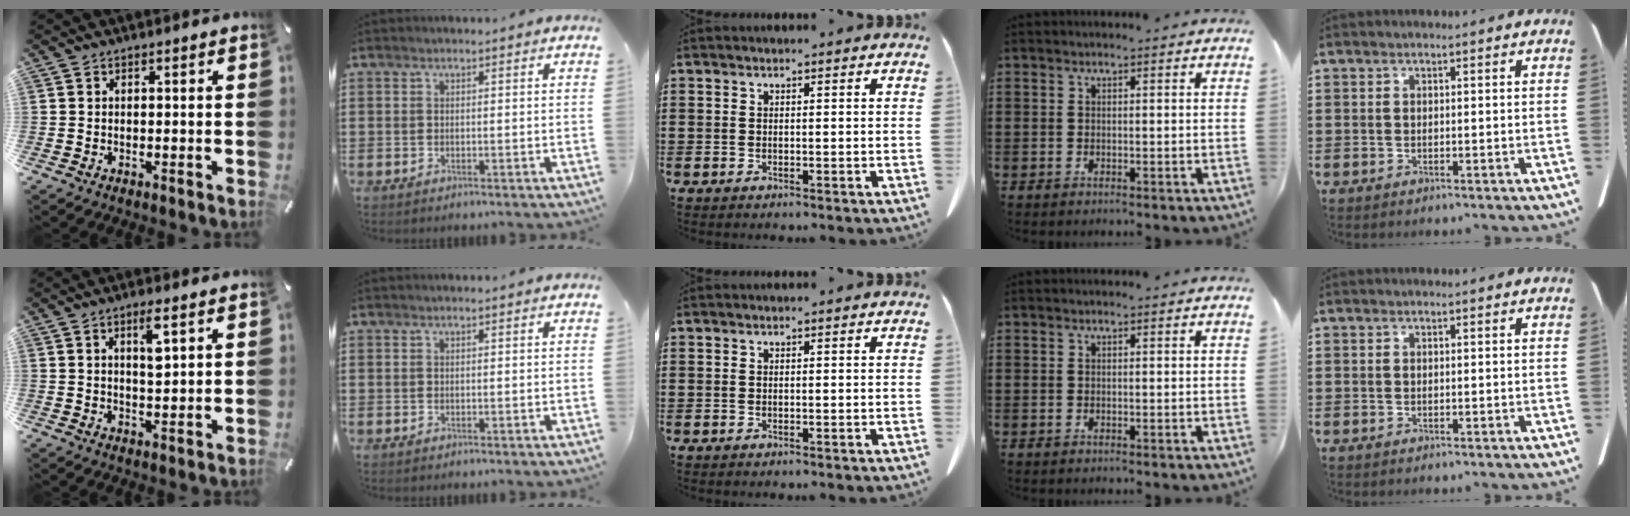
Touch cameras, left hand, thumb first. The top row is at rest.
{"thumb": {"total": 5.0, "force": [2.1, 1.2, 4.4], "torque": [-0.076, -0.004, 0.031]}}